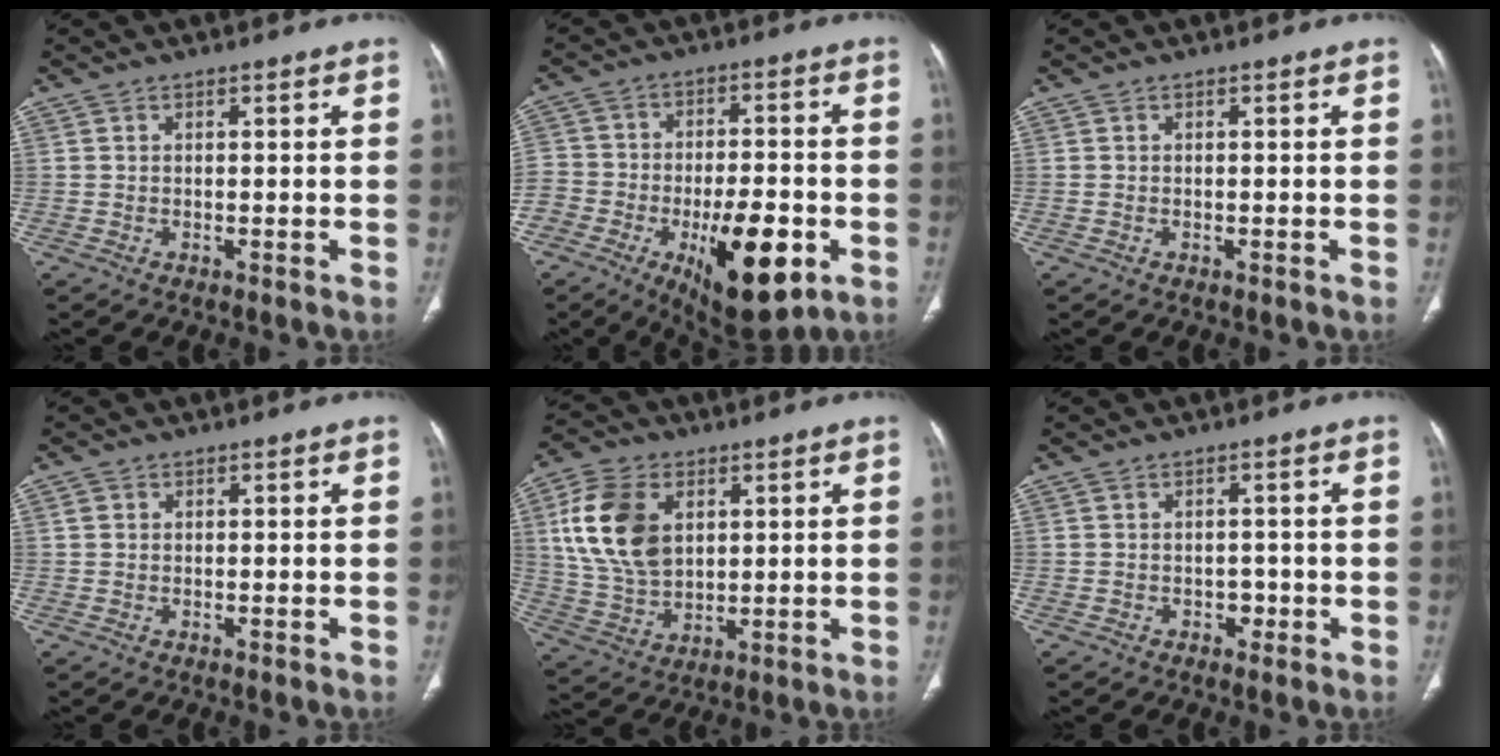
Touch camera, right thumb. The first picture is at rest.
{"total": 20.8, "force": [-8.7, 10.8, 15.4], "torque": [-0.245, 0.031, -0.128]}
{"total": 0.0}
{"total": 1.0, "force": [0.2, 0.9, 0.3], "torque": [0.001, 0.003, 0.003]}
{"total": 14.8, "force": [4.1, 9.9, 10.3], "torque": [-0.187, -0.005, 0.085]}
{"total": 1.7, "force": [-0.7, 1.3, 0.7], "torque": [0.001, 0.006, -0.011]}